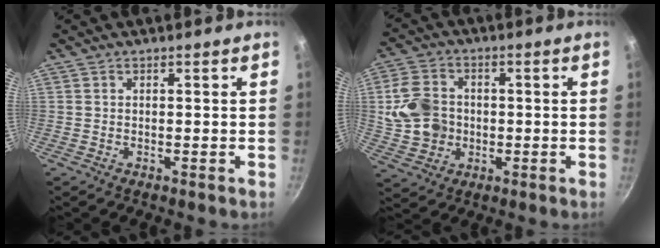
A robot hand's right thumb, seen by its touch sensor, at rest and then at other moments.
{"total": 10.8, "force": [0.0, 8.9, 6.0], "torque": [-0.096, 0.010, 0.001]}